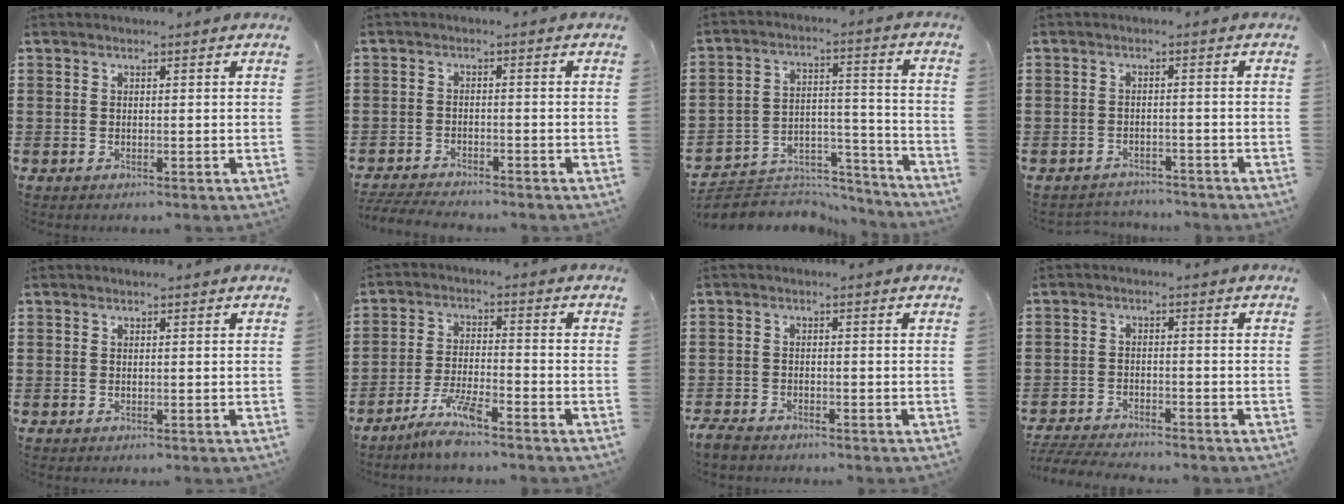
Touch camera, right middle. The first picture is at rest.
{"total": 3.2, "force": [-3.1, 0.1, 0.6], "torque": [-0.019, -0.005, -0.066]}
{"total": 5.6, "force": [-5.1, 2.2, 0.6], "torque": [-0.011, 0.014, -0.100]}
{"total": 2.1, "force": [-2.1, 0.2, -0.1], "torque": [-0.008, -0.003, -0.046]}
{"total": 0.0}
{"total": 6.0, "force": [-4.7, 0.4, 3.6], "torque": [-0.080, -0.011, -0.089]}
{"total": 2.1, "force": [-2.0, 0.6, 0.6], "torque": [-0.029, -0.003, -0.044]}
{"total": 3.8, "force": [-3.7, 0.2, 0.6], "torque": [-0.027, -0.008, -0.082]}